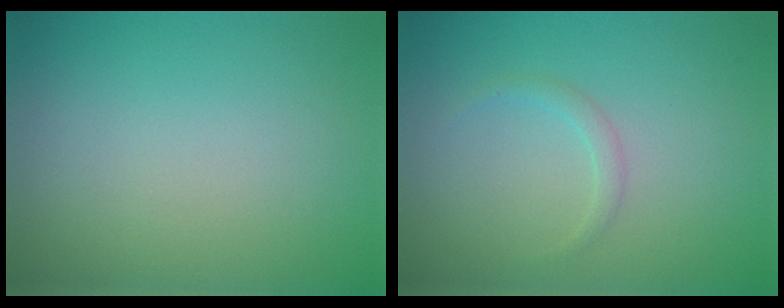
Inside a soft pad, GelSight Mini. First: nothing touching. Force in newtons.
{"total": 0.9, "press": 0.9, "slide": 0.1}